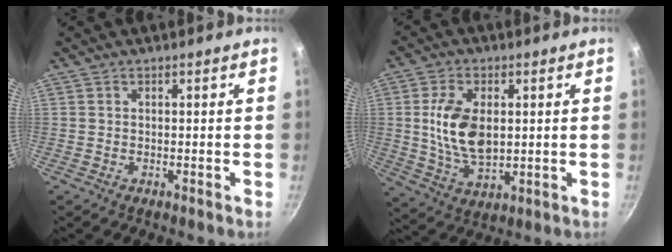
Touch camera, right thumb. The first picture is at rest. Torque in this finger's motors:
{"motor_torque": [0.73, 0.64, 1.28, -0.51, 0.13]}